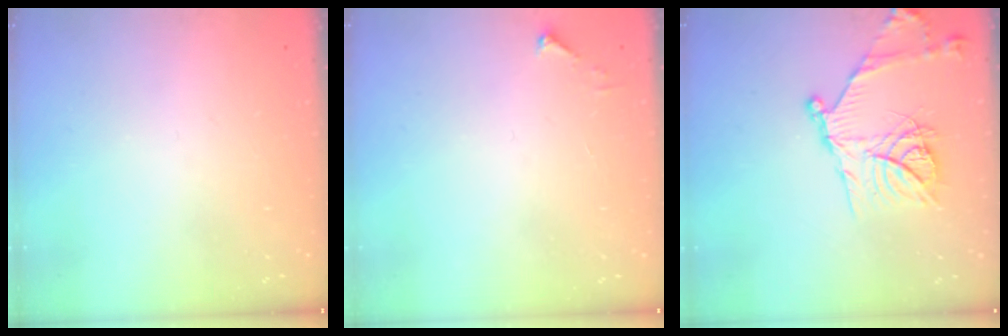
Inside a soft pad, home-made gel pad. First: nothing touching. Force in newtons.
{"total": 2.5, "press": 2.5, "slide": 0.3}
{"total": 18.9, "press": 18.8, "slide": 1.9}